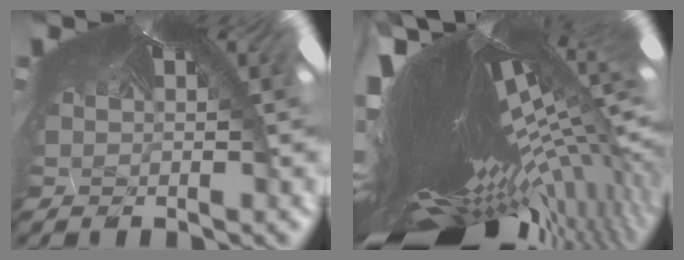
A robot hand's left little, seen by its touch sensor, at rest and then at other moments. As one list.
[{"total": 8.1, "force": [-7.2, -1.8, 3.1], "torque": [-0.051, -0.107, -0.088]}]